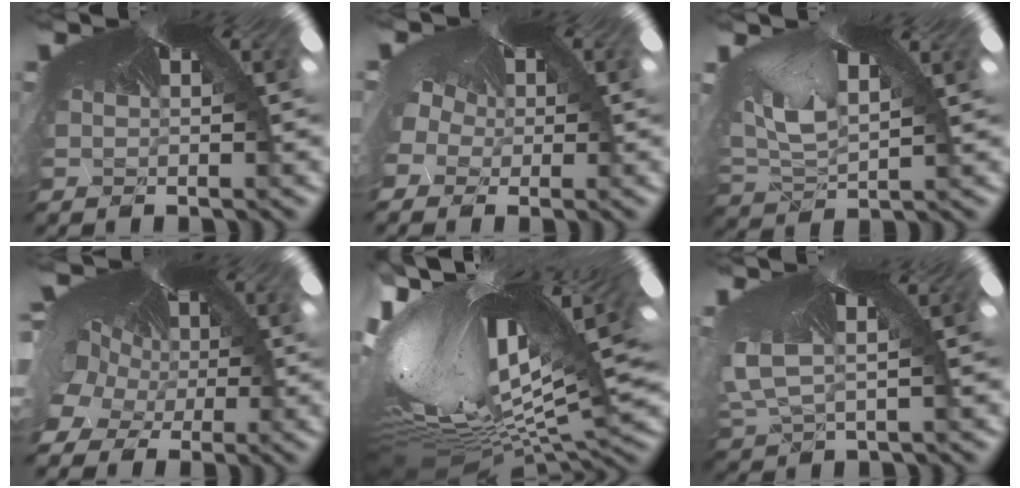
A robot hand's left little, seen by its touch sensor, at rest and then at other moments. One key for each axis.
{"total": 2.5, "fx": 0.5, "fy": 1.8, "fz": 1.7, "tx": -0.072, "ty": -0.016, "tz": 0.041}
{"total": 2.8, "fx": -2.1, "fy": 1.9, "fz": 0.0, "tx": -0.042, "ty": -0.057, "tz": 0.005}
{"total": 4.3, "fx": -2.2, "fy": 2.4, "fz": 2.7, "tx": -0.101, "ty": -0.026, "tz": -0.012}
{"total": 4.7, "fx": -3.9, "fy": -0.2, "fz": 2.5, "tx": -0.103, "ty": -0.112, "tz": -0.011}
{"total": 3.1, "fx": -3.0, "fy": 0.4, "fz": -0.6, "tx": -0.031, "ty": -0.050, "tz": -0.009}